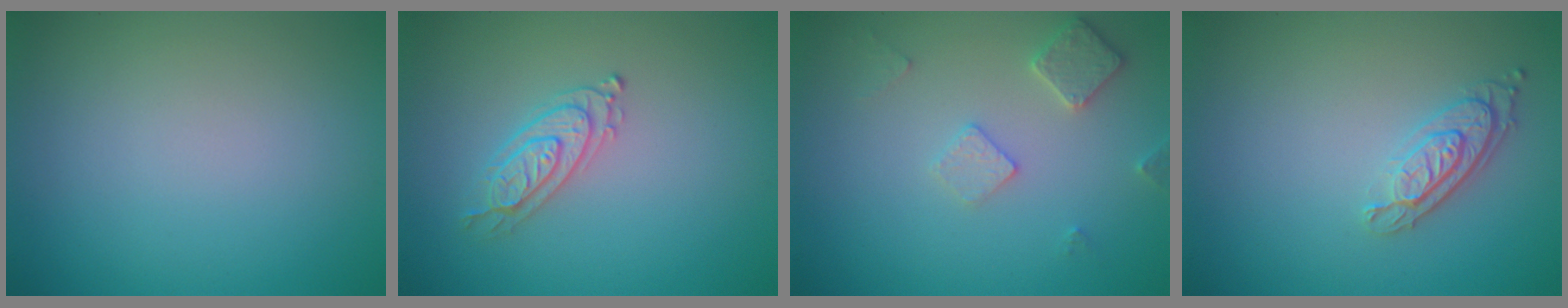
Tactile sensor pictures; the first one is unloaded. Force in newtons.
{"total": 2.2, "press": 2.1, "slide": 0.4}
{"total": 2.5, "press": 2.4, "slide": 0.4}
{"total": 3.0, "press": 2.3, "slide": 1.9}